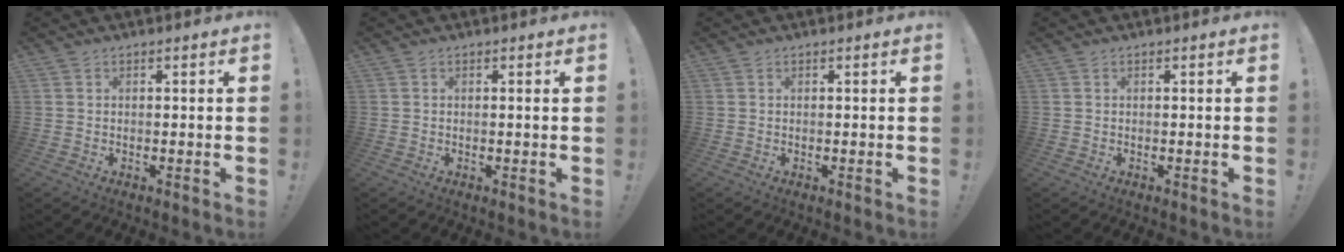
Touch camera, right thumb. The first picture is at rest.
{"total": 0.8, "force": [0.2, -0.2, 0.8], "torque": [-0.008, -0.003, 0.002]}
{"total": 0.0}
{"total": 0.0}